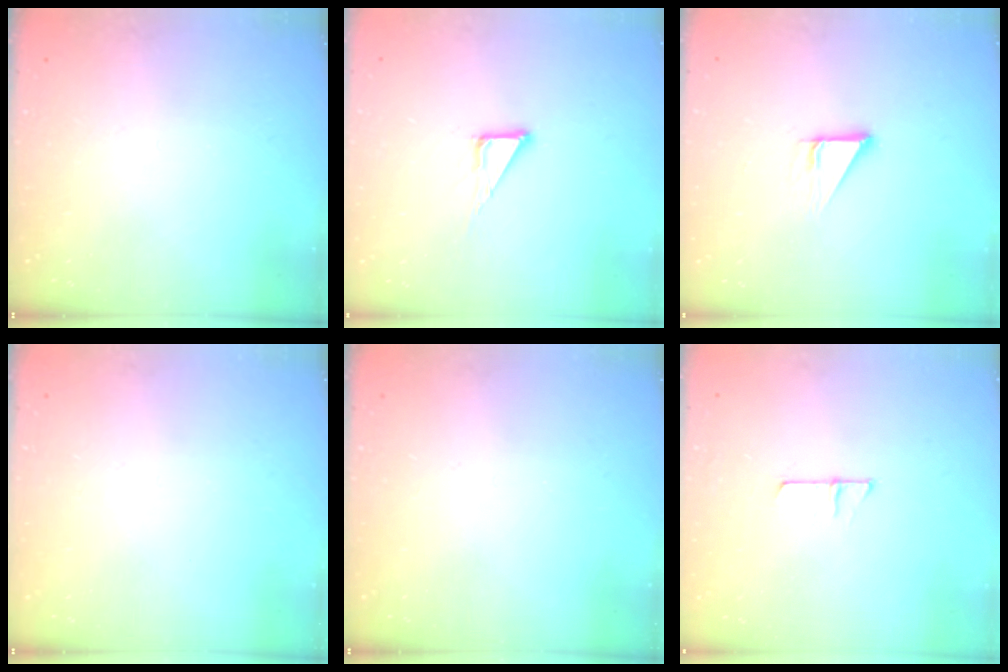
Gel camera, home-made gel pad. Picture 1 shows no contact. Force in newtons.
{"total": 5.0, "press": 5.0, "slide": 0.1}
{"total": 4.0, "press": 4.0, "slide": 0.2}
{"total": 0.0}
{"total": 0.0}
{"total": 5.7, "press": 5.6, "slide": 0.6}